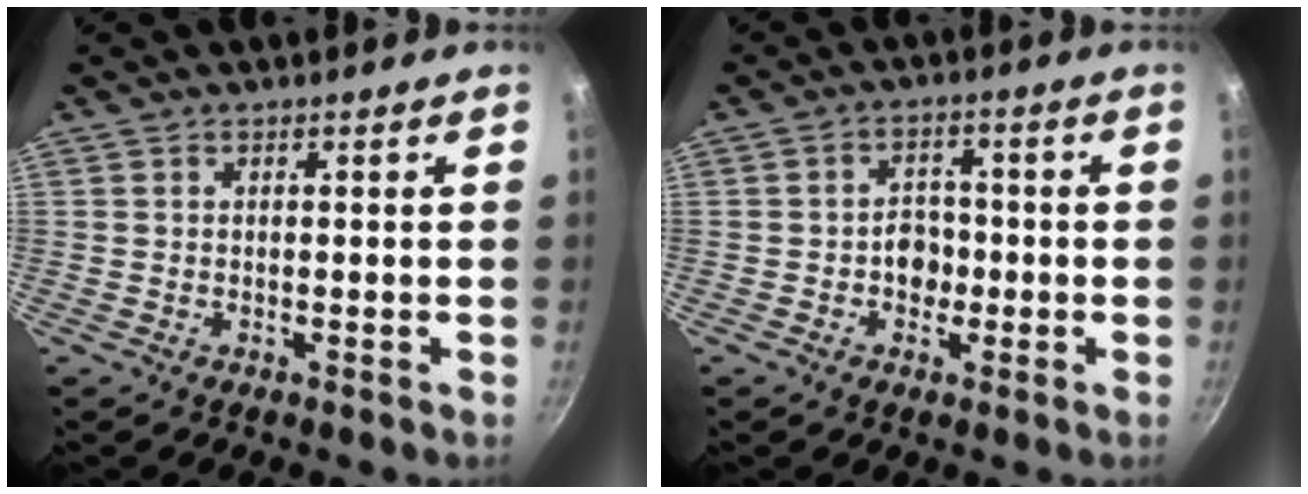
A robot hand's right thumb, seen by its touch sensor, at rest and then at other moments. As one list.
[{"total": 4.7, "force": [-1.1, 3.8, 2.5], "torque": [-0.004, 0.013, -0.020]}]